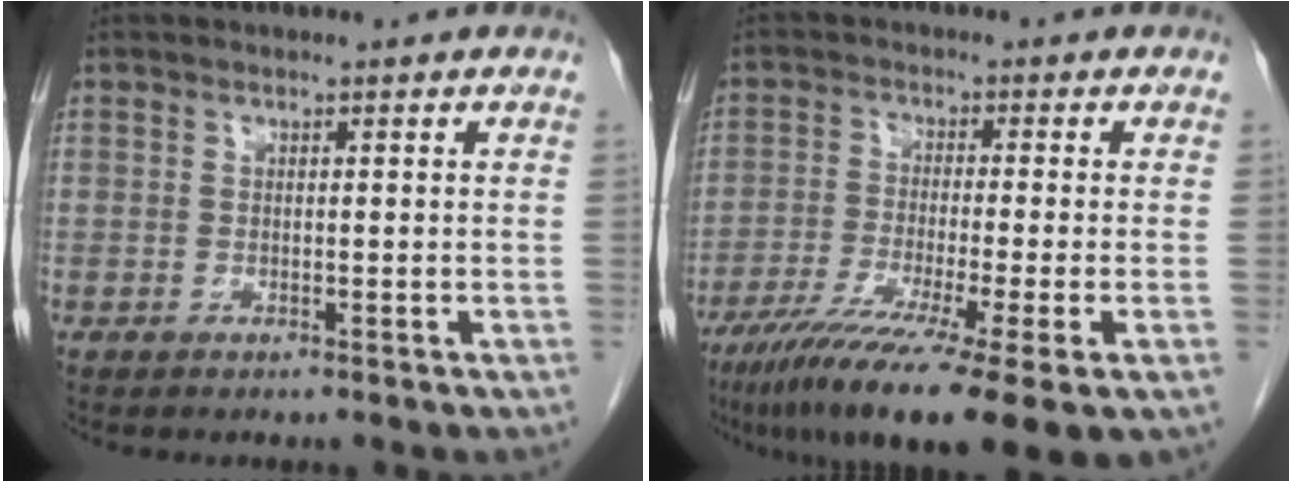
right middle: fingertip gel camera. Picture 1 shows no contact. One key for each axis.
{"total": 15.9, "fx": -10.0, "fy": 0.6, "fz": 12.4, "tx": -0.182, "ty": -0.041, "tz": -0.158}